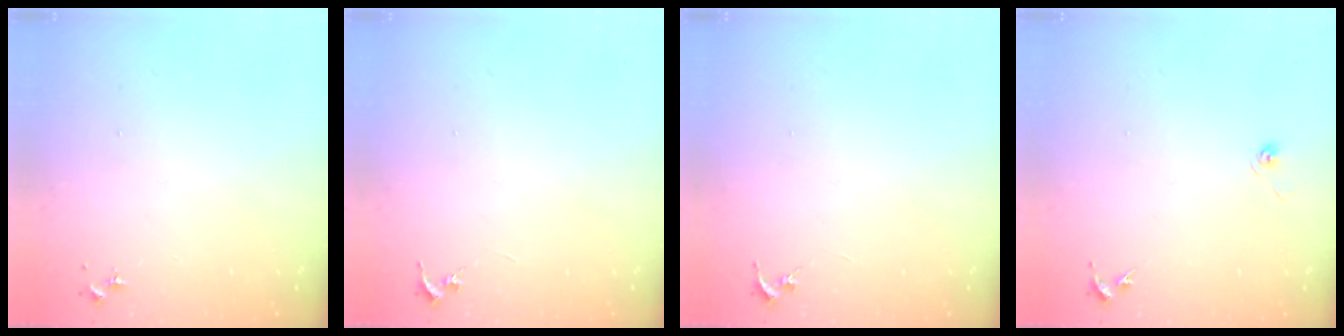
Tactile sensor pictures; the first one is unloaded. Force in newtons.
{"total": 0.0}
{"total": 0.0}
{"total": 3.3, "press": 2.7, "slide": 2.0}